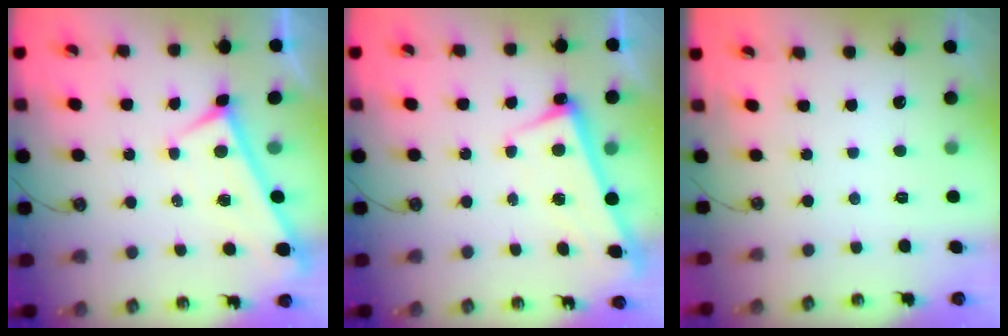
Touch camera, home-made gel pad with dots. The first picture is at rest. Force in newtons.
{"total": 2.7, "press": 2.7, "slide": 0.4}
{"total": 0.0}